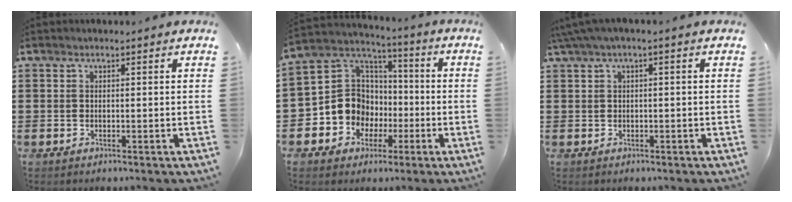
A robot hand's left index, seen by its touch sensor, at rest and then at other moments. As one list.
[{"total": 10.2, "force": [-2.3, 9.4, 3.1], "torque": [-0.113, 0.004, -0.042]}, {"total": 1.8, "force": [-0.3, 0.2, 1.8], "torque": [-0.034, -0.006, -0.009]}]